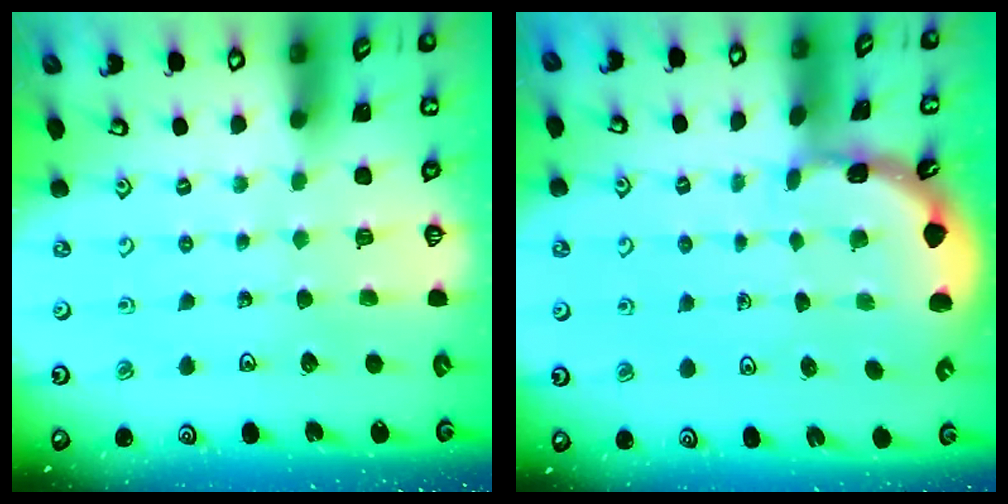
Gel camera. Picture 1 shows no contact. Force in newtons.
{"total": 1.6, "press": 1.6, "slide": 0.3}